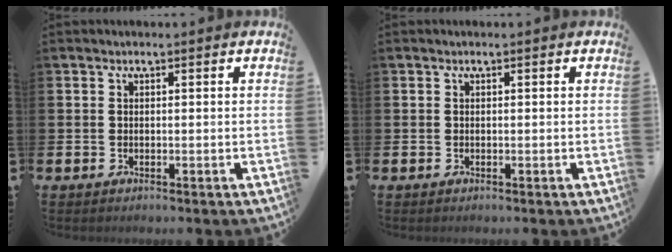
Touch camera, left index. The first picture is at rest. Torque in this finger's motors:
{"motor_torque": [-0.05, 0.05, 0.00, -0.01]}